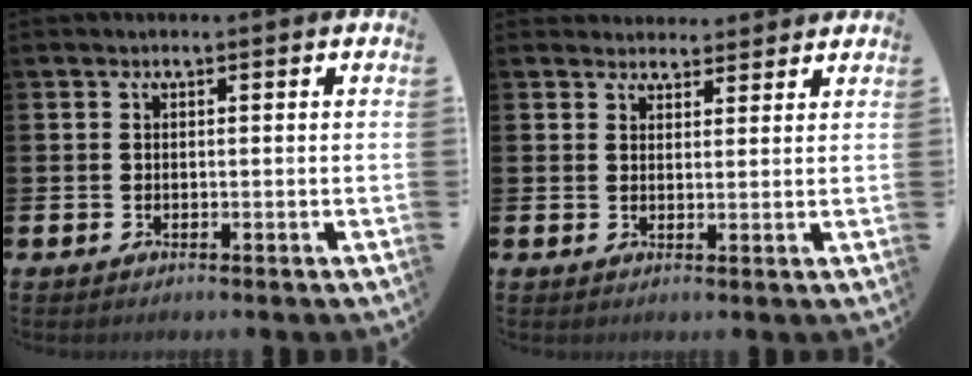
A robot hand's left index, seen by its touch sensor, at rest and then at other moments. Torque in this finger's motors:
{"motor_torque": [0.94, -1.20, 0.07, -0.01]}